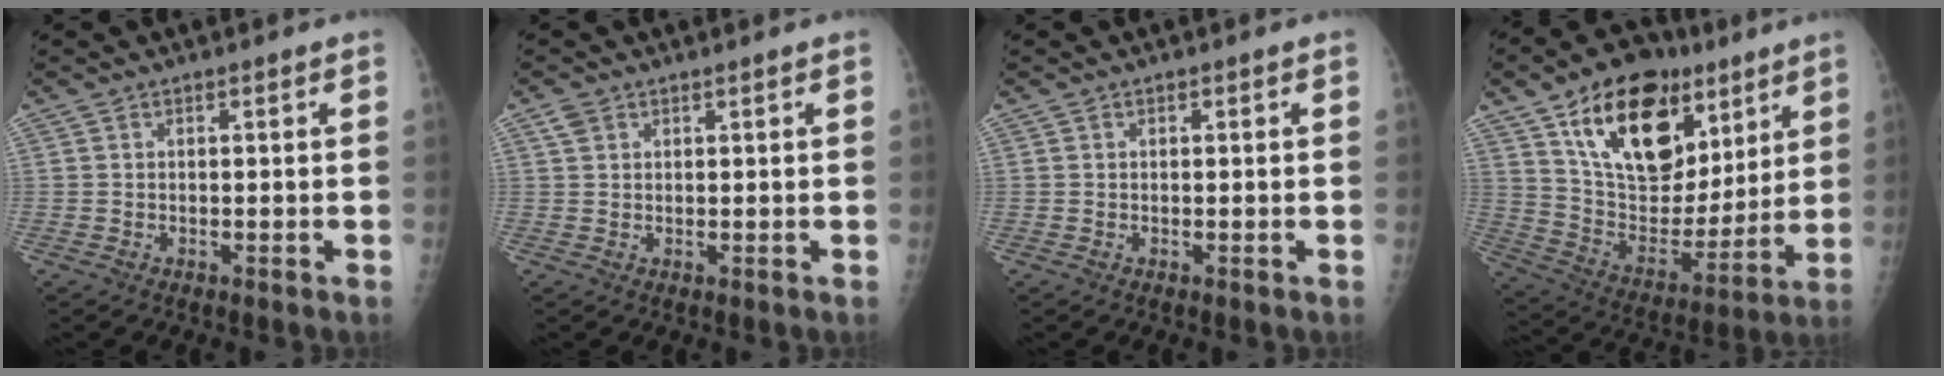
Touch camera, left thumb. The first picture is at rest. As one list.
[{"total": 1.7, "force": [1.0, 1.2, 0.8], "torque": [-0.007, 0.004, 0.020]}, {"total": 0.0}, {"total": 24.2, "force": [12.2, 14.6, 15.0], "torque": [-0.202, -0.036, 0.212]}]